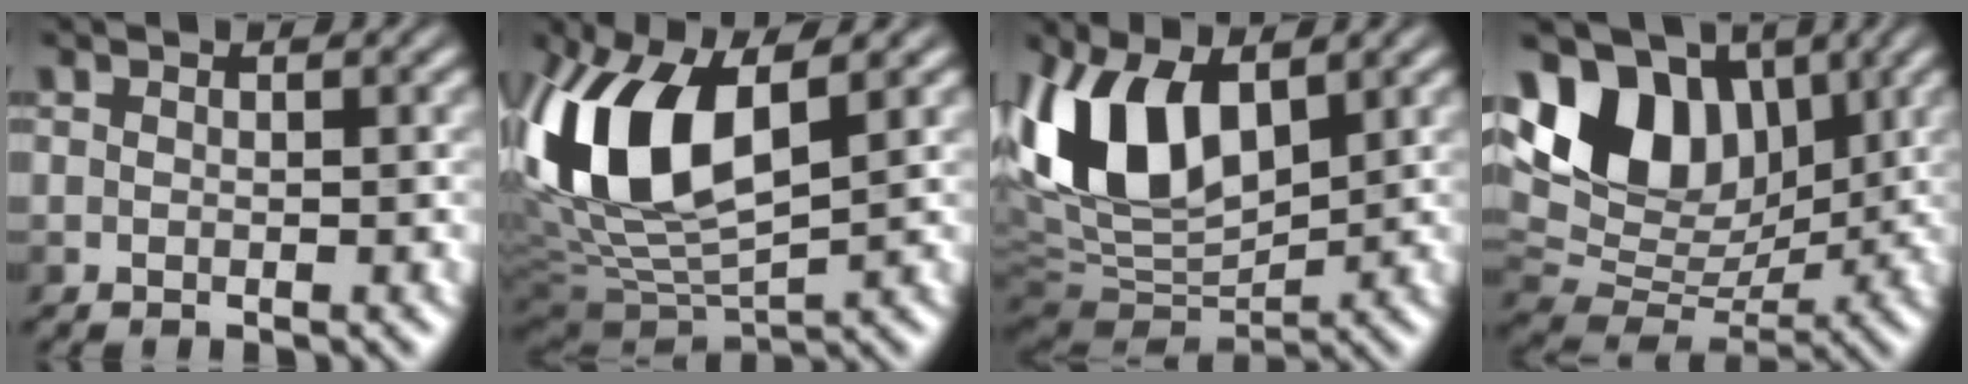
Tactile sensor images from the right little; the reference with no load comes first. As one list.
[{"total": 12.5, "force": [2.2, 6.2, 10.7], "torque": [-0.223, 0.013, 0.029]}, {"total": 11.1, "force": [2.9, 6.0, 8.9], "torque": [-0.188, 0.005, 0.045]}, {"total": 10.9, "force": [4.3, 7.3, 6.8], "torque": [-0.128, 0.026, 0.073]}]